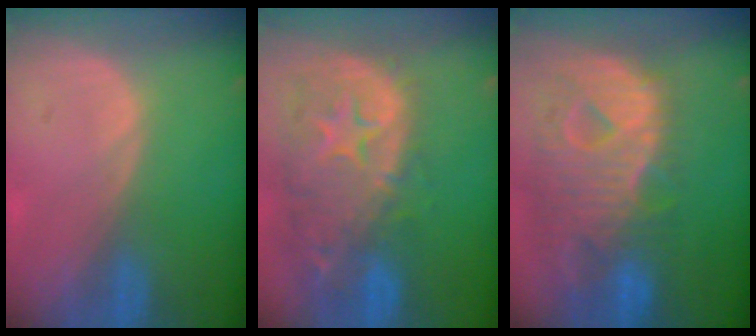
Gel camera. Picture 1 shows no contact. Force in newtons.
{"total": 14.1, "press": 11.4, "slide": 8.4}
{"total": 12.8, "press": 10.8, "slide": 6.8}